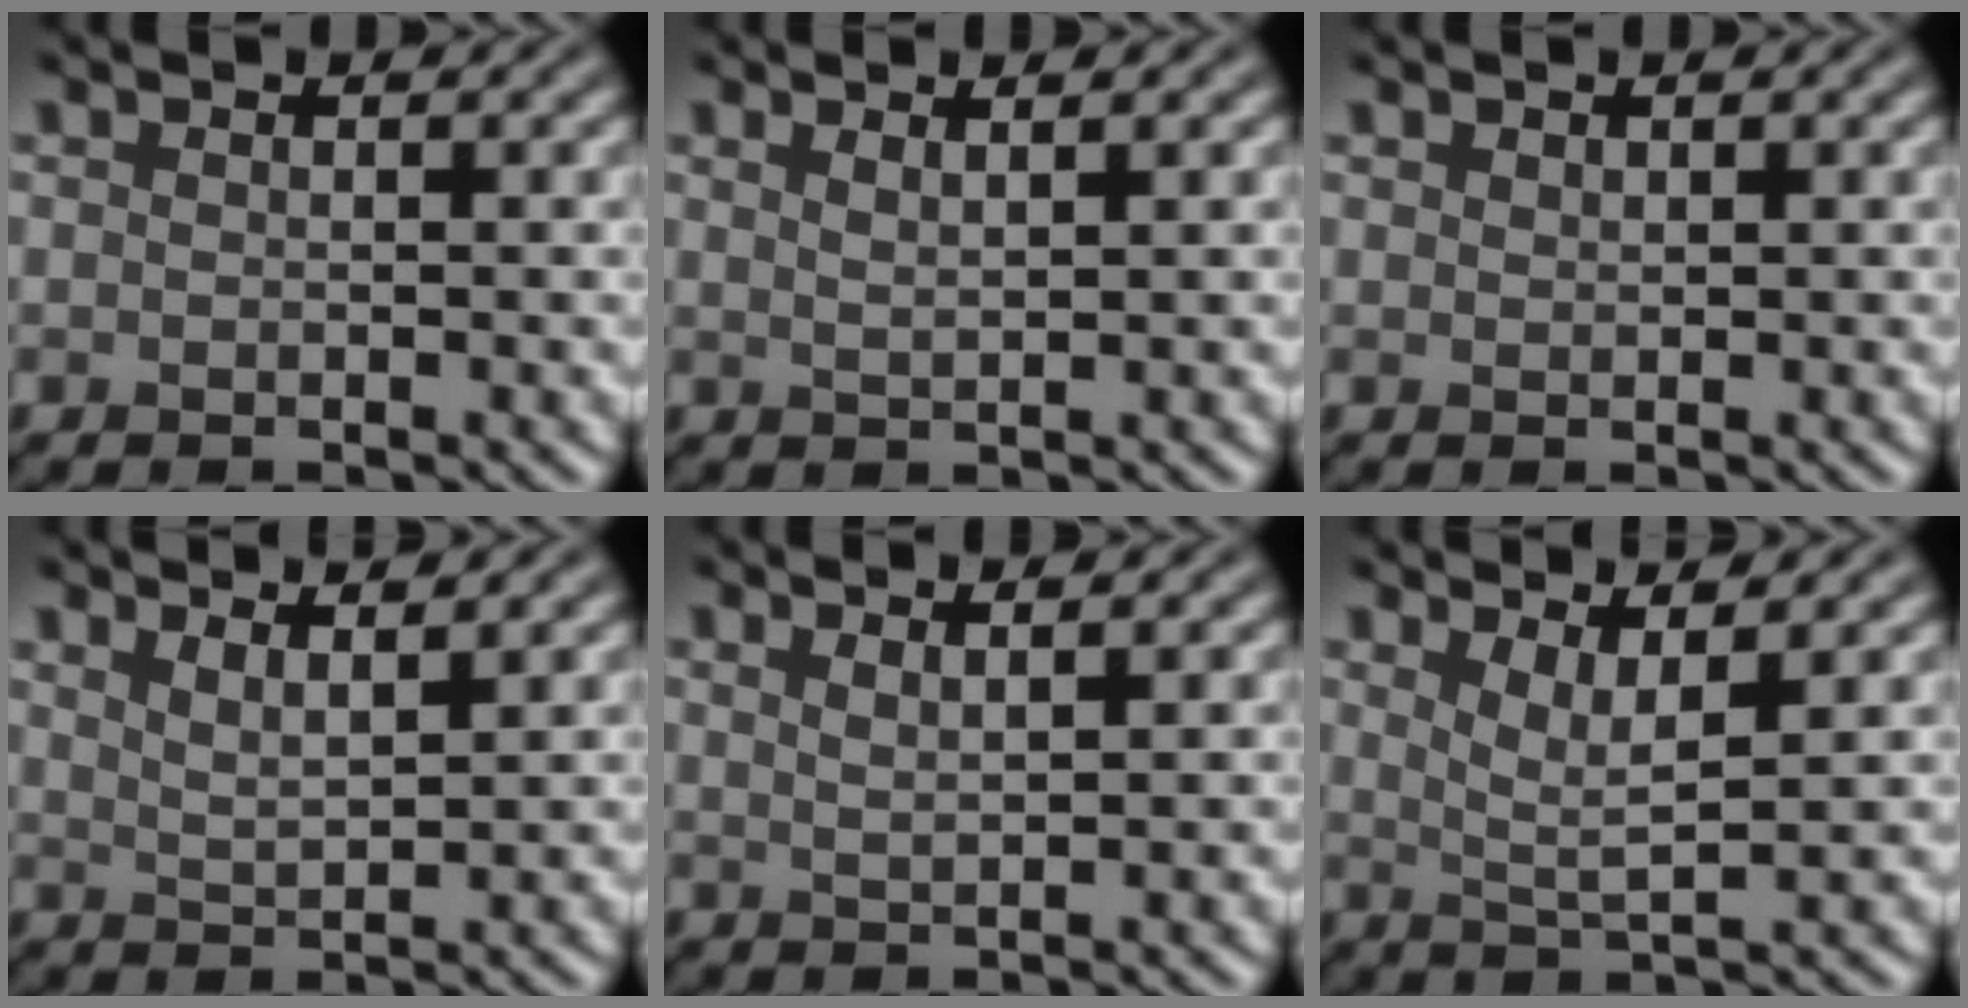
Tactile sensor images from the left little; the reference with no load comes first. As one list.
[{"total": 2.1, "force": [1.3, 0.7, 1.4], "torque": [-0.010, 0.005, 0.006]}, {"total": 0.5, "force": [0.4, 0.3, 0.1], "torque": [-0.001, 0.000, 0.010]}, {"total": 2.7, "force": [2.1, 0.7, 1.5], "torque": [-0.017, 0.009, 0.027]}, {"total": 2.4, "force": [1.5, 0.9, 1.7], "torque": [-0.008, 0.006, 0.004]}, {"total": 2.9, "force": [1.6, 0.6, 2.4], "torque": [-0.038, -0.007, 0.030]}]